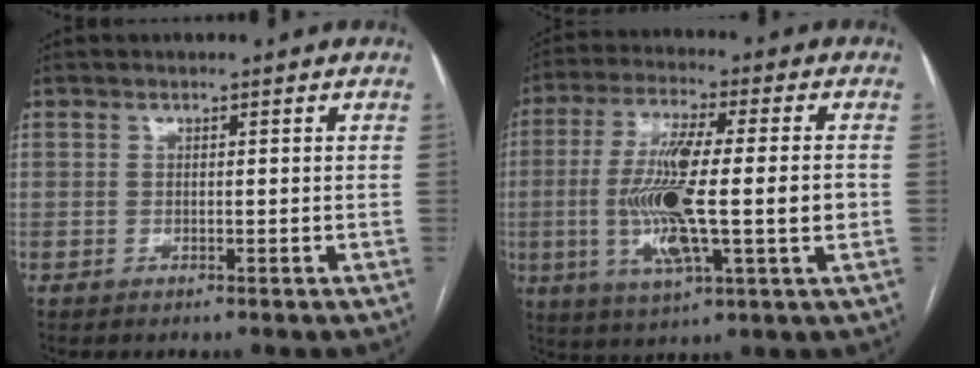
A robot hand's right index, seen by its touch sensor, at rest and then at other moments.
{"total": 15.4, "force": [-1.7, 2.1, 15.2], "torque": [-0.291, -0.001, -0.029]}